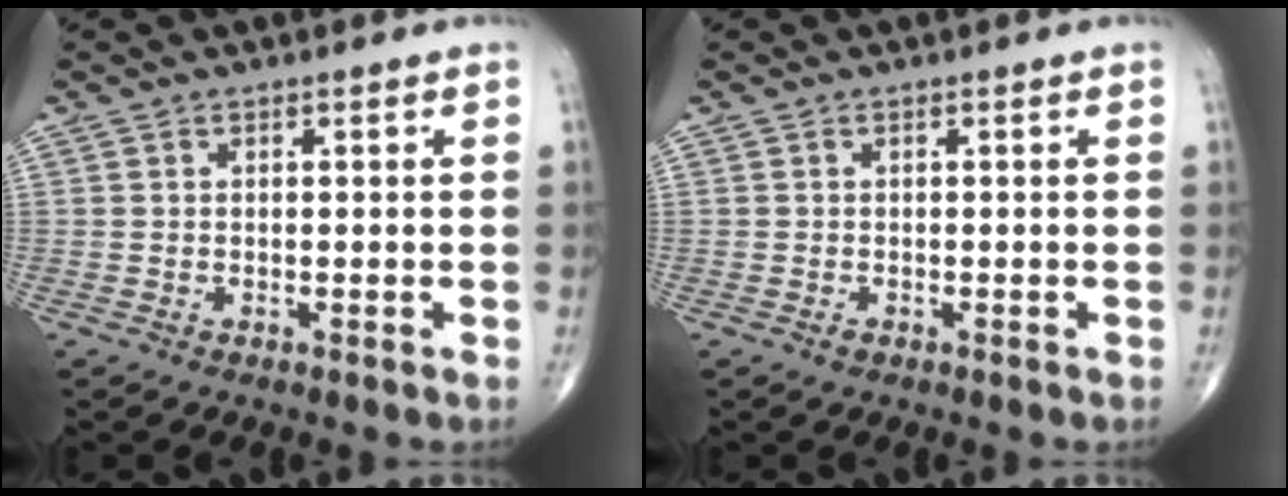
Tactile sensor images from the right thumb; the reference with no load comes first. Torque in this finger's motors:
{"motor_torque": [-0.30, 0.03, 0.01, 0.10, 0.02]}